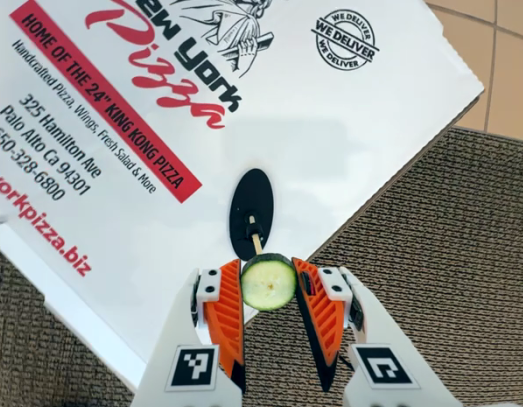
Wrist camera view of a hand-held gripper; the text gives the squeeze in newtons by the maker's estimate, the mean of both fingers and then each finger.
{"total": 8.0, "left": 8.1, "right": 7.9}